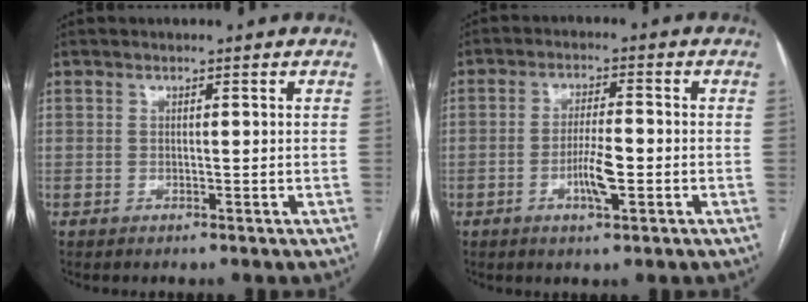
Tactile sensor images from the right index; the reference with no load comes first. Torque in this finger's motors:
{"motor_torque": [0.00, 0.05, 0.04, 0.02]}